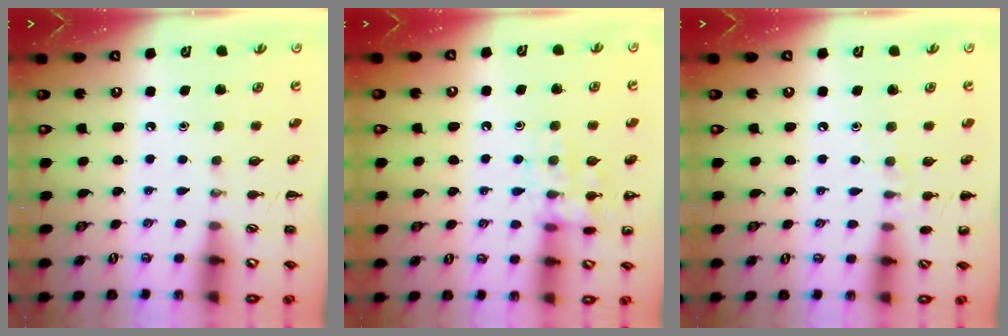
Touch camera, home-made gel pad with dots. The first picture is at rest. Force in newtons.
{"total": 11.8, "press": 11.8, "slide": 0.6}
{"total": 5.9, "press": 5.6, "slide": 1.8}